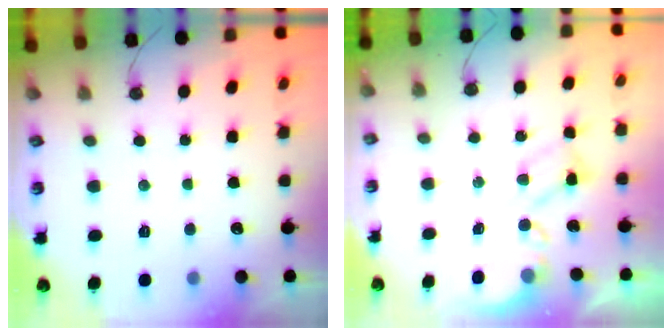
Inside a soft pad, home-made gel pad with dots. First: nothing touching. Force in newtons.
{"total": 4.4, "press": 4.3, "slide": 0.7}